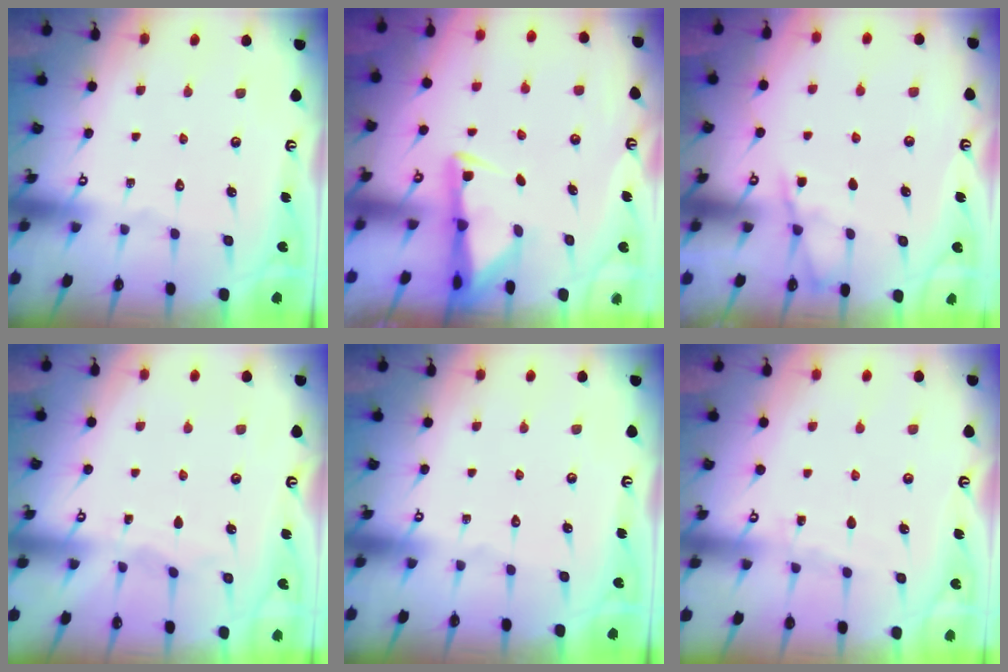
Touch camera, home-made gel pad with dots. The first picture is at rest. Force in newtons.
{"total": 3.0, "press": 2.9, "slide": 0.6}
{"total": 4.9, "press": 4.8, "slide": 0.6}
{"total": 3.2, "press": 3.2, "slide": 0.4}
{"total": 0.0}
{"total": 2.8, "press": 2.8, "slide": 0.4}